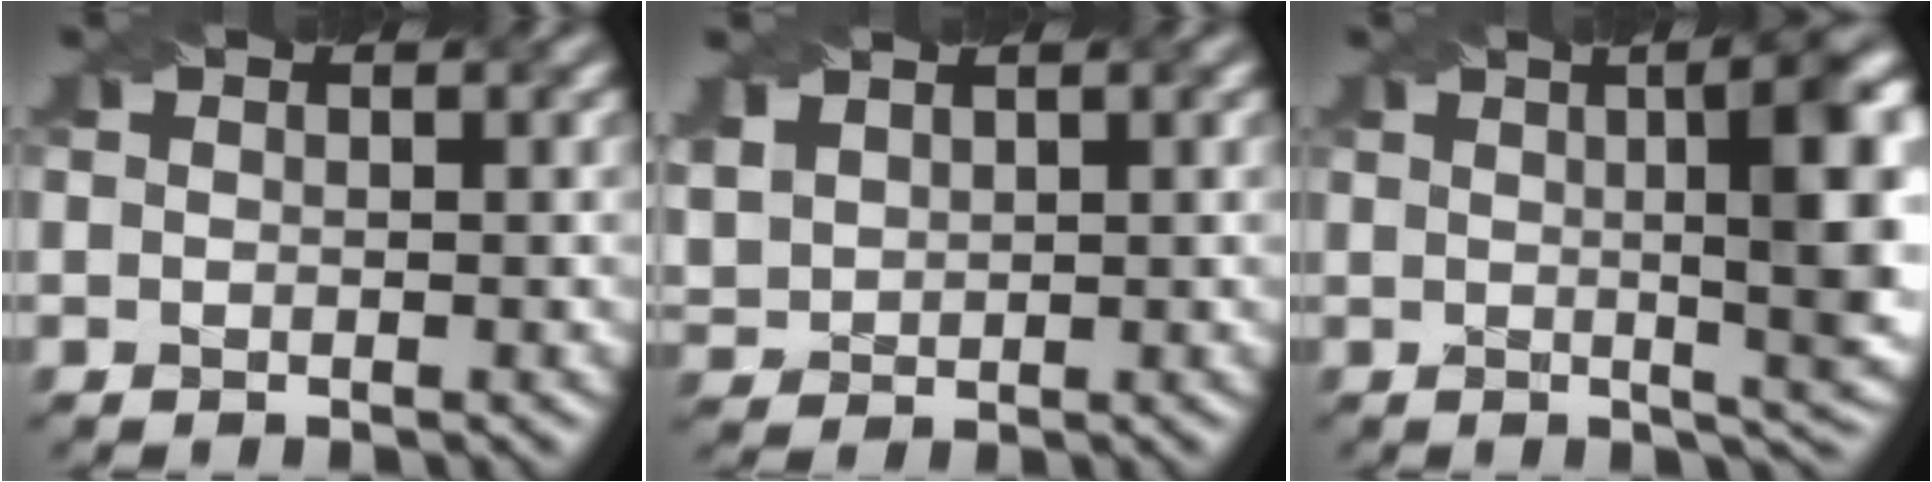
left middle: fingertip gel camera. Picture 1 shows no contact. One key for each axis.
{"total": 2.5, "fx": 1.6, "fy": 1.7, "fz": 1.1, "tx": -0.033, "ty": 0.003, "tz": 0.039}
{"total": 11.2, "fx": 1.5, "fy": 2.9, "fz": 10.7, "tx": -0.112, "ty": 0.012, "tz": 0.017}